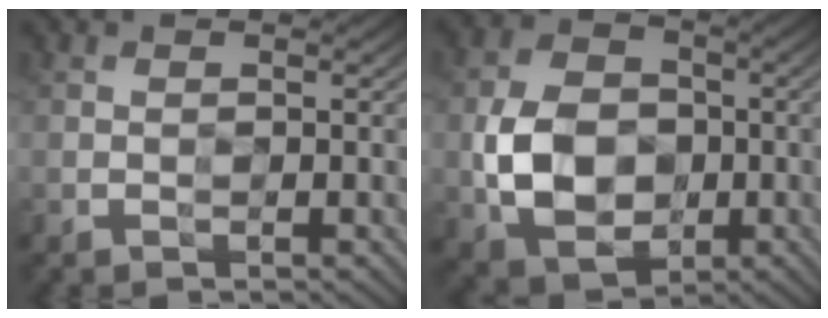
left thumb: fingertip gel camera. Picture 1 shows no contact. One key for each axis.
{"total": 9.0, "fx": -1.7, "fy": 6.9, "fz": 5.5, "tx": -0.123, "ty": -0.011, "tz": -0.034}